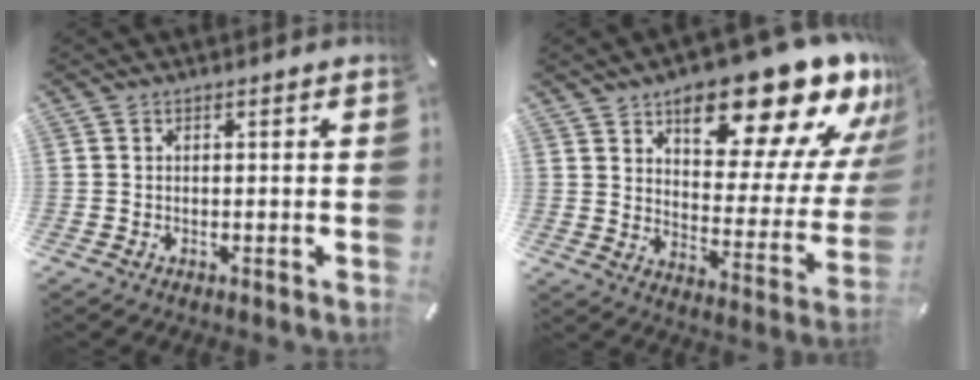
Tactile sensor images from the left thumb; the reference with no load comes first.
{"total": 24.3, "force": [17.0, 10.2, 14.0], "torque": [-0.173, -0.129, 0.283]}